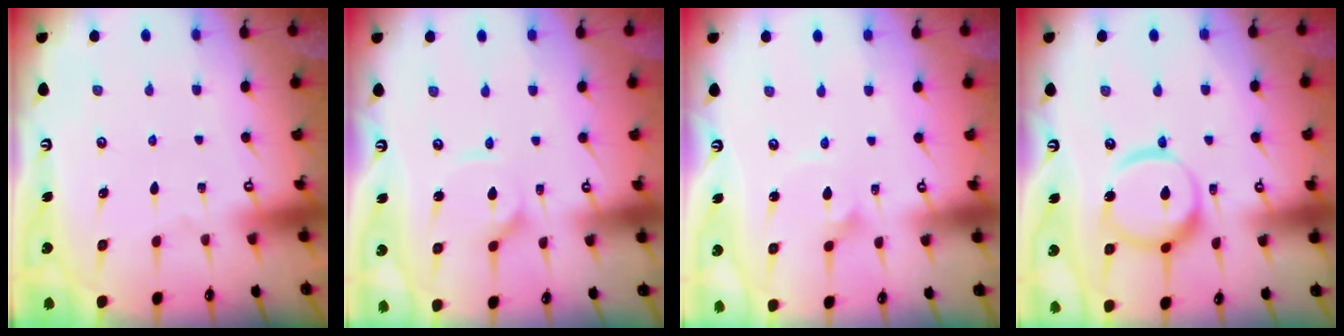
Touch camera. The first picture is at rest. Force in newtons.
{"total": 4.0, "press": 4.0, "slide": 0.5}
{"total": 1.6, "press": 1.6, "slide": 0.0}
{"total": 15.8, "press": 15.7, "slide": 1.4}